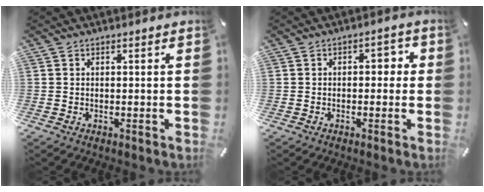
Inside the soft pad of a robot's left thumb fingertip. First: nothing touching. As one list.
[{"total": 3.0, "force": [-0.5, 2.0, 2.2], "torque": [-0.028, 0.008, -0.019]}]